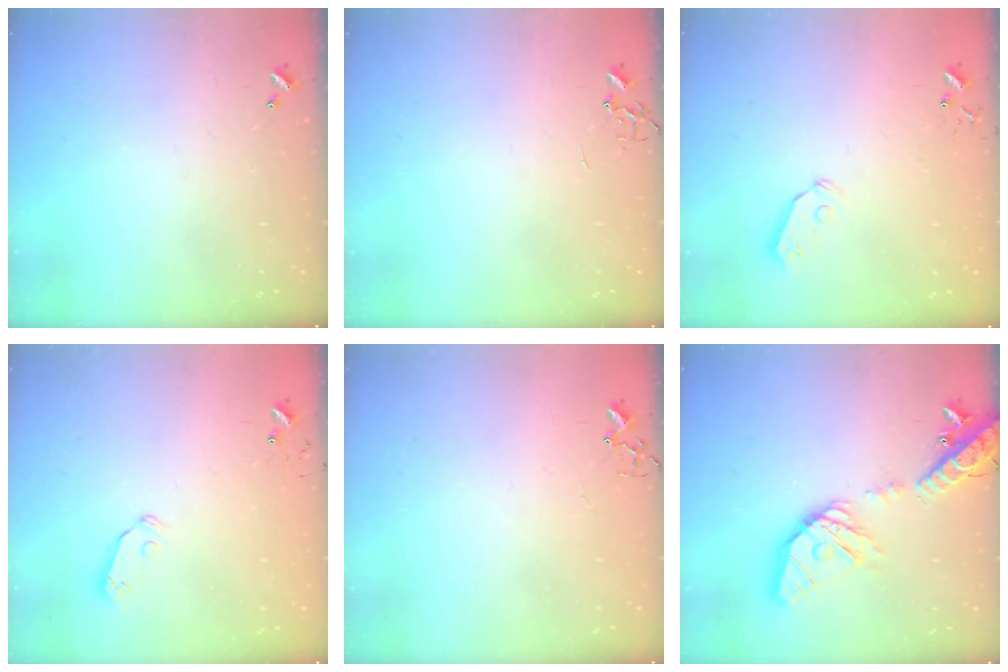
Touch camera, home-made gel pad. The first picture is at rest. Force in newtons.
{"total": 0.0}
{"total": 5.8, "press": 5.8, "slide": 0.3}
{"total": 4.6, "press": 4.6, "slide": 0.4}
{"total": 4.1, "press": 4.1, "slide": 0.5}
{"total": 20.4, "press": 20.1, "slide": 3.3}